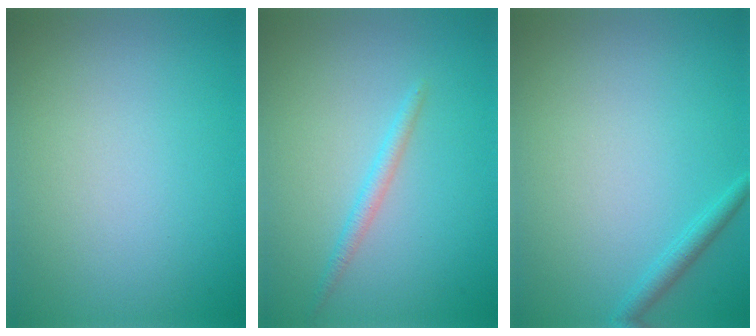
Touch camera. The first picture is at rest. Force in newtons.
{"total": 1.4, "press": 1.4, "slide": 0.1}
{"total": 1.3, "press": 1.3, "slide": 0.1}